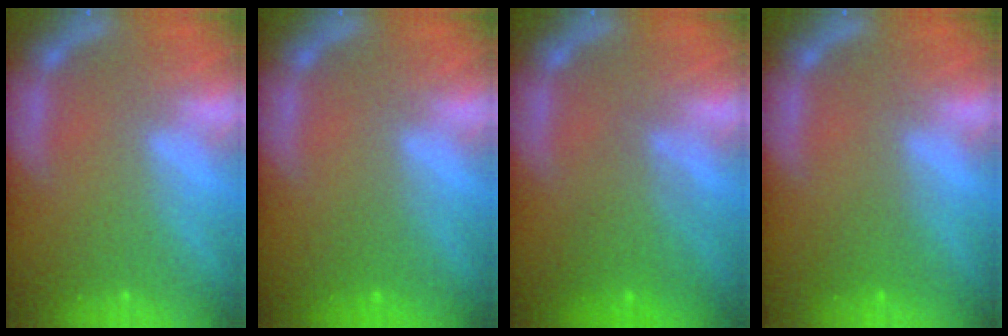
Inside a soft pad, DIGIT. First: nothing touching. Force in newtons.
{"total": 0.9}
{"total": 3.5}
{"total": 1.0}